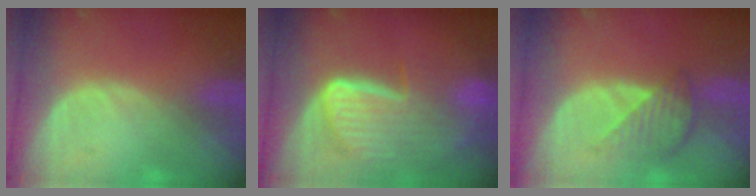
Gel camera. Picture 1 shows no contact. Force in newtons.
{"total": 9.3, "press": 8.1, "slide": 4.6}
{"total": 4.6, "press": 4.3, "slide": 1.8}